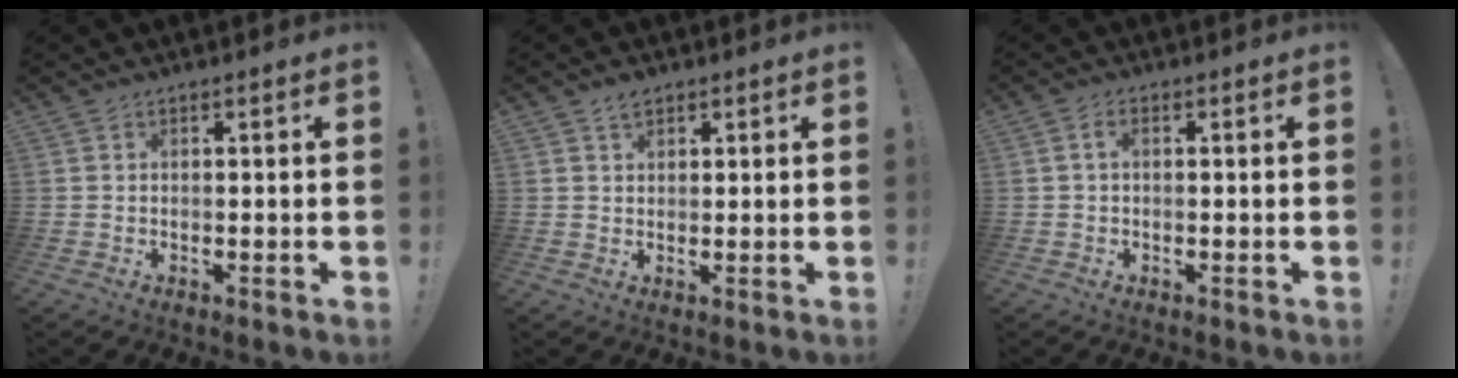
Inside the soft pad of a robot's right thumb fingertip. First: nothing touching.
{"total": 2.7, "force": [1.9, 1.6, 1.1], "torque": [-0.002, -0.011, 0.033]}
{"total": 2.0, "force": [0.2, 1.2, 1.6], "torque": [-0.029, 0.006, 0.002]}